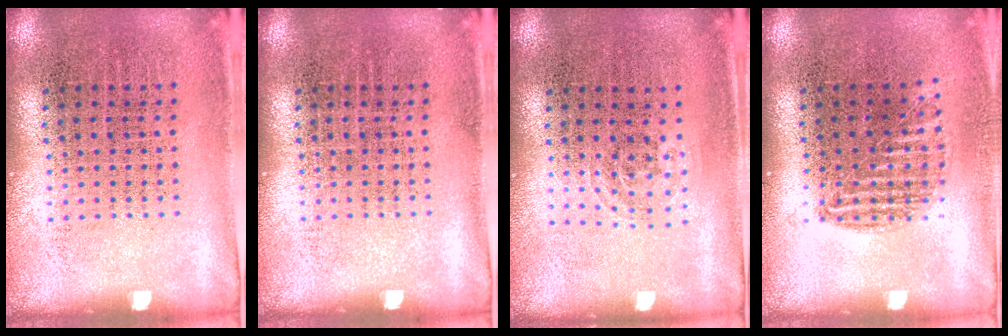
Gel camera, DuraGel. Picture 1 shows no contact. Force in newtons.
{"total": 0.0}
{"total": 0.7, "press": 0.5, "slide": 0.5}
{"total": 0.9, "press": 0.8, "slide": 0.5}